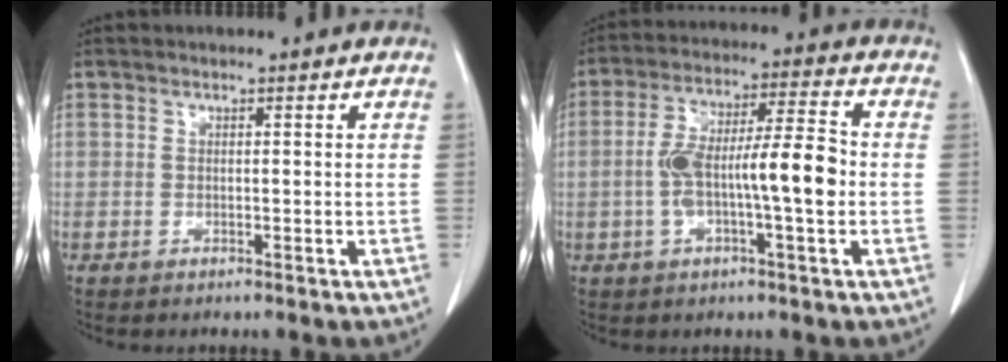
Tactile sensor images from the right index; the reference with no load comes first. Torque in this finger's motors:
{"motor_torque": [0.56, -0.19, 0.35, 0.10]}